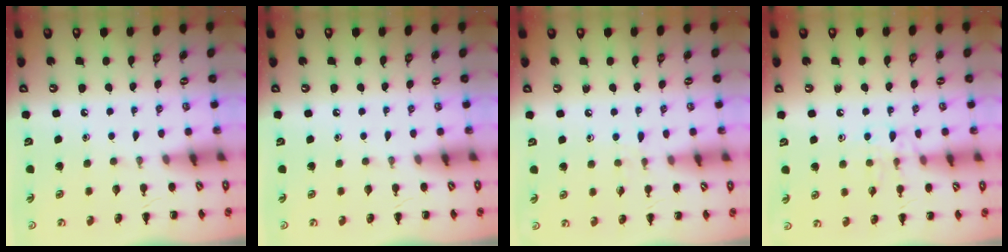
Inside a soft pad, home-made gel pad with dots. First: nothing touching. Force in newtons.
{"total": 0.0}
{"total": 4.7, "press": 4.2, "slide": 1.9}
{"total": 7.9, "press": 7.8, "slide": 1.2}